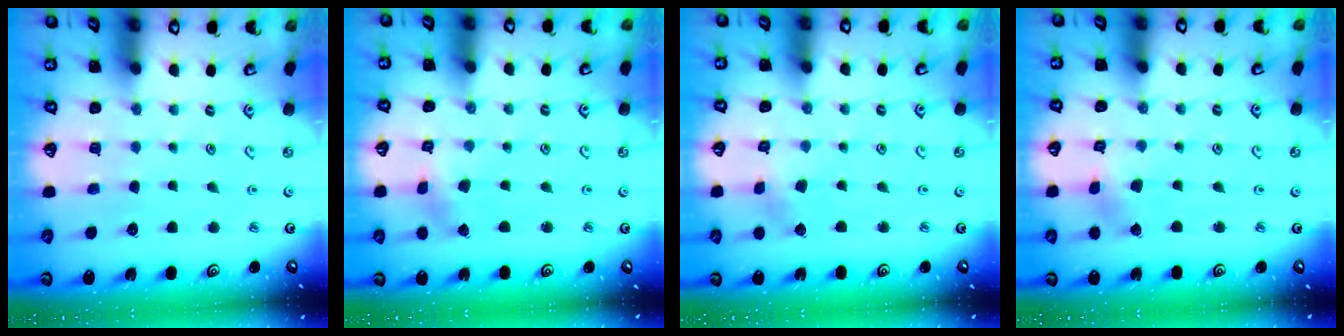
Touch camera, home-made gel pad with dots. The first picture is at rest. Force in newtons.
{"total": 1.4, "press": 1.4, "slide": 0.2}
{"total": 1.8, "press": 1.8, "slide": 0.1}
{"total": 2.1, "press": 2.1, "slide": 0.2}